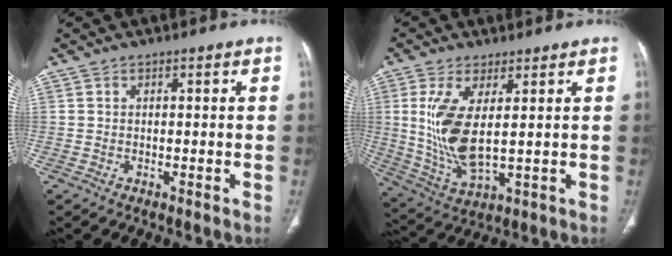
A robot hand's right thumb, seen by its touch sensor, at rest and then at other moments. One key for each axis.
{"total": 11.7, "fx": 1.9, "fy": 4.3, "fz": 10.7, "tx": -0.233, "ty": -0.021, "tz": 0.052}